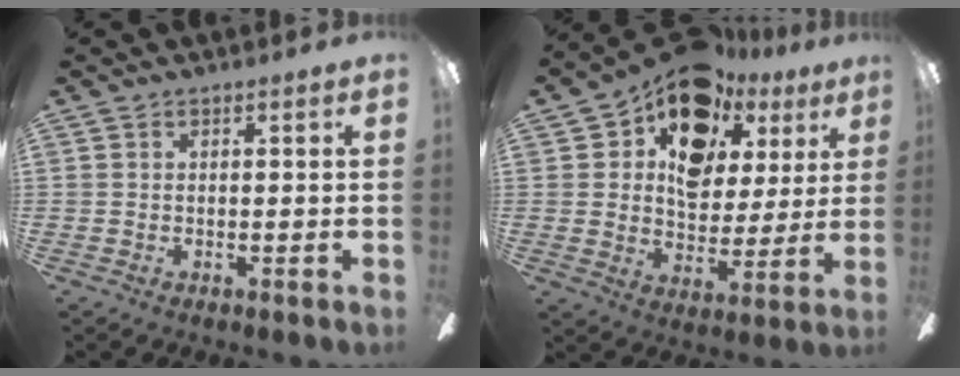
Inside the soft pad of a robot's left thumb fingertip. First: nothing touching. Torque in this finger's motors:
{"motor_torque": [2.50, 2.51, 0.41, -0.34, 0.12]}